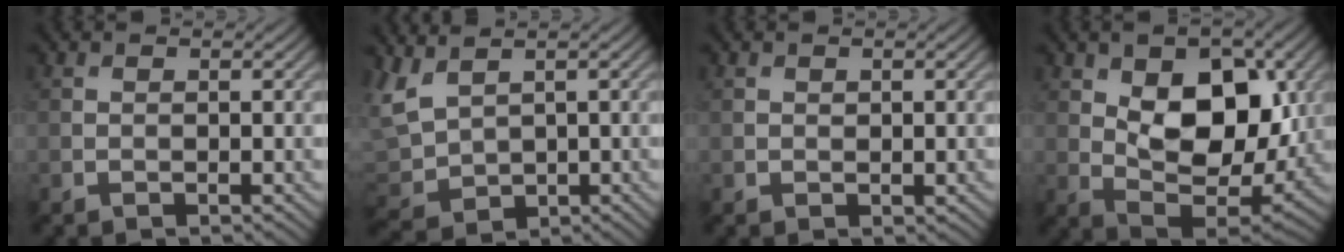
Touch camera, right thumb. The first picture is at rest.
{"total": 5.5, "force": [2.1, 3.5, 3.6], "torque": [-0.116, -0.005, 0.044]}
{"total": 0.7, "force": [0.3, 0.6, 0.2], "torque": [-0.004, -0.006, 0.009]}
{"total": 13.2, "force": [2.8, 7.7, 10.3], "torque": [-0.168, -0.010, 0.053]}